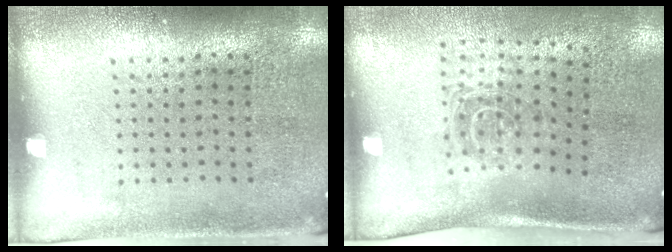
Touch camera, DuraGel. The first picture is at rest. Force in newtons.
{"total": 1.8, "press": 1.2, "slide": 1.3}